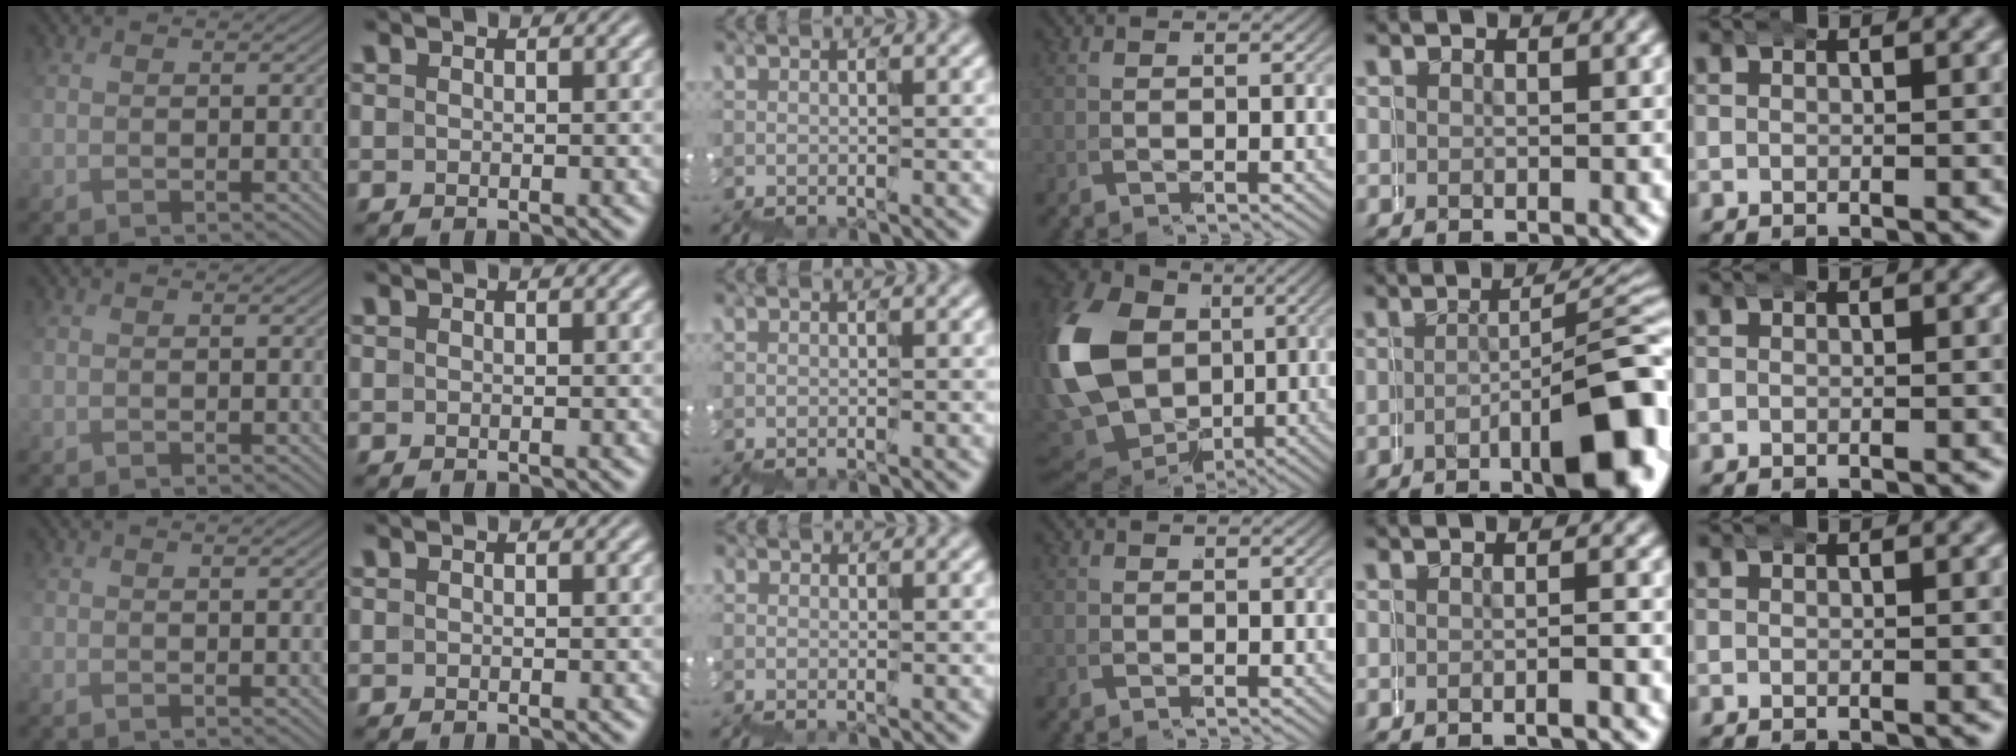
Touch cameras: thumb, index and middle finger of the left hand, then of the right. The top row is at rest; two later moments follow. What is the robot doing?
{"motion": "wrap", "object": "belt"}